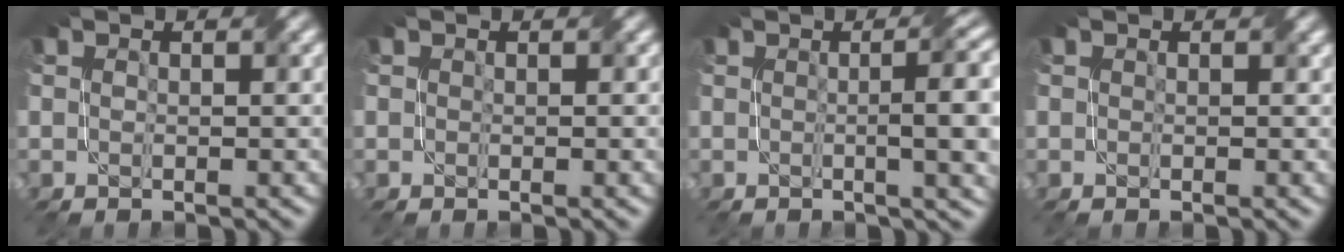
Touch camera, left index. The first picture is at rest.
{"total": 0.8, "force": [0.2, 0.5, 0.6], "torque": [-0.007, 0.001, 0.004]}
{"total": 7.0, "force": [0.3, 2.0, 6.7], "torque": [-0.064, 0.009, 0.006]}
{"total": 0.7, "force": [0.2, 0.4, 0.4], "torque": [-0.006, 0.001, 0.005]}